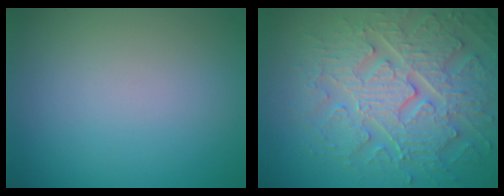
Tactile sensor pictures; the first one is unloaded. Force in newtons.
{"total": 7.8, "press": 6.3, "slide": 4.6}